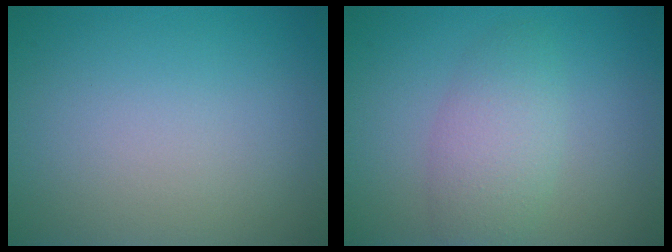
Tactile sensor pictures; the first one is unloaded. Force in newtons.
{"total": 3.5, "press": 3.5, "slide": 0.1}